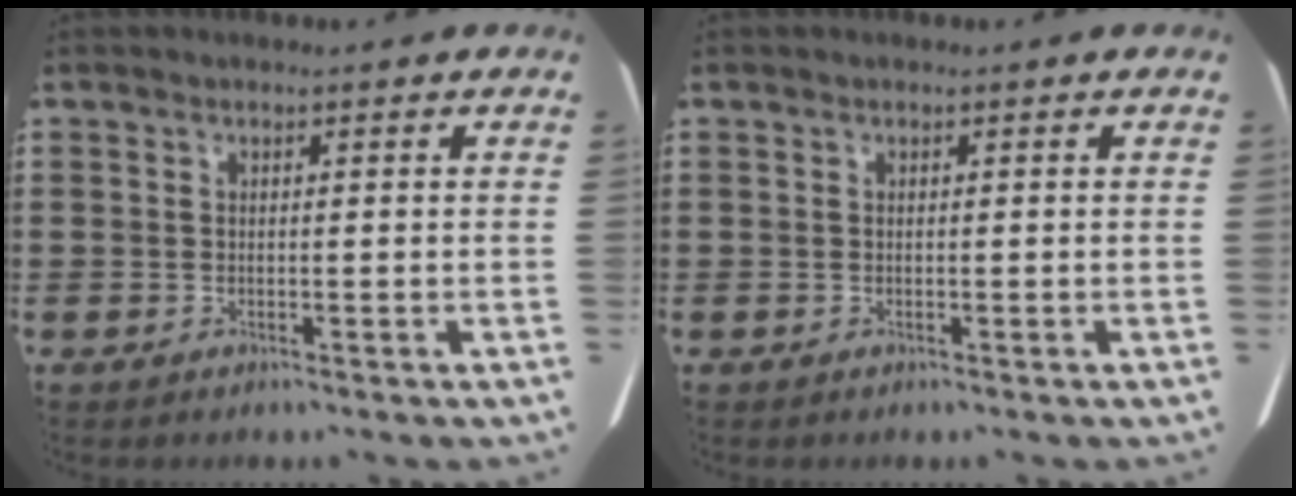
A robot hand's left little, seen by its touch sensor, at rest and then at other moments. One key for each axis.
{"total": 0.0}